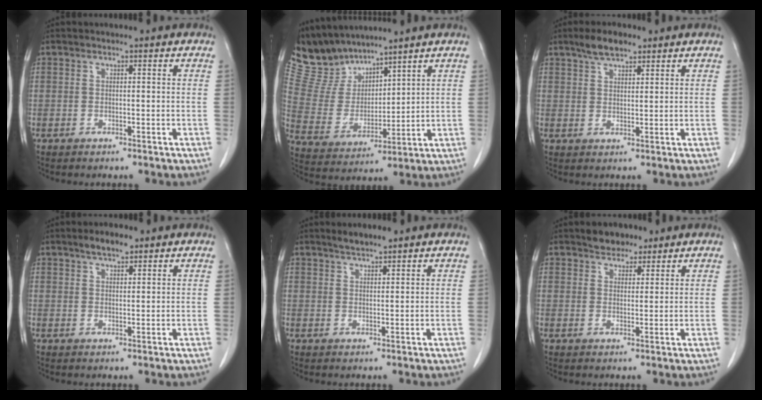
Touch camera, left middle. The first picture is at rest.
{"total": 9.2, "force": [8.8, 2.6, 1.0], "torque": [-0.039, 0.010, 0.196]}
{"total": 4.4, "force": [3.3, 1.5, 2.5], "torque": [-0.052, 0.007, 0.060]}
{"total": 3.0, "force": [2.3, 0.8, 1.7], "torque": [-0.035, 0.004, 0.040]}
{"total": 2.7, "force": [2.3, 0.2, 1.3], "torque": [-0.032, 0.005, 0.043]}
{"total": 3.7, "force": [2.9, 1.9, 1.1], "torque": [-0.020, 0.008, 0.048]}